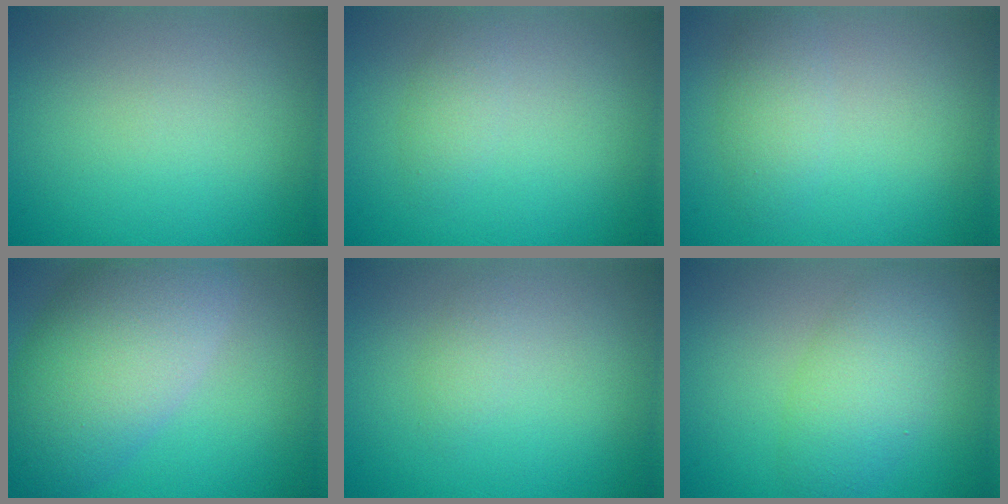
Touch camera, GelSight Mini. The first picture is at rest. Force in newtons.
{"total": 1.4, "press": 1.4, "slide": 0.1}
{"total": 2.2, "press": 2.2, "slide": 0.1}
{"total": 9.8, "press": 9.8, "slide": 0.3}
{"total": 0.9, "press": 0.9, "slide": 0.1}
{"total": 4.5, "press": 4.5, "slide": 0.2}